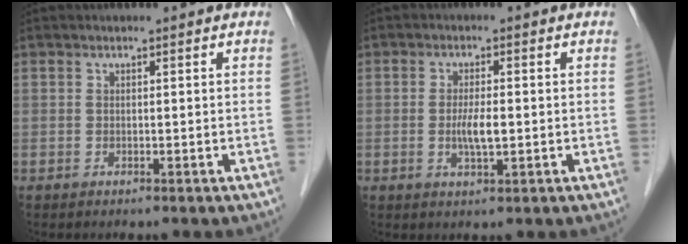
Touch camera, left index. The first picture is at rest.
{"total": 3.6, "force": [-0.4, 0.8, 3.5], "torque": [-0.070, -0.004, -0.007]}